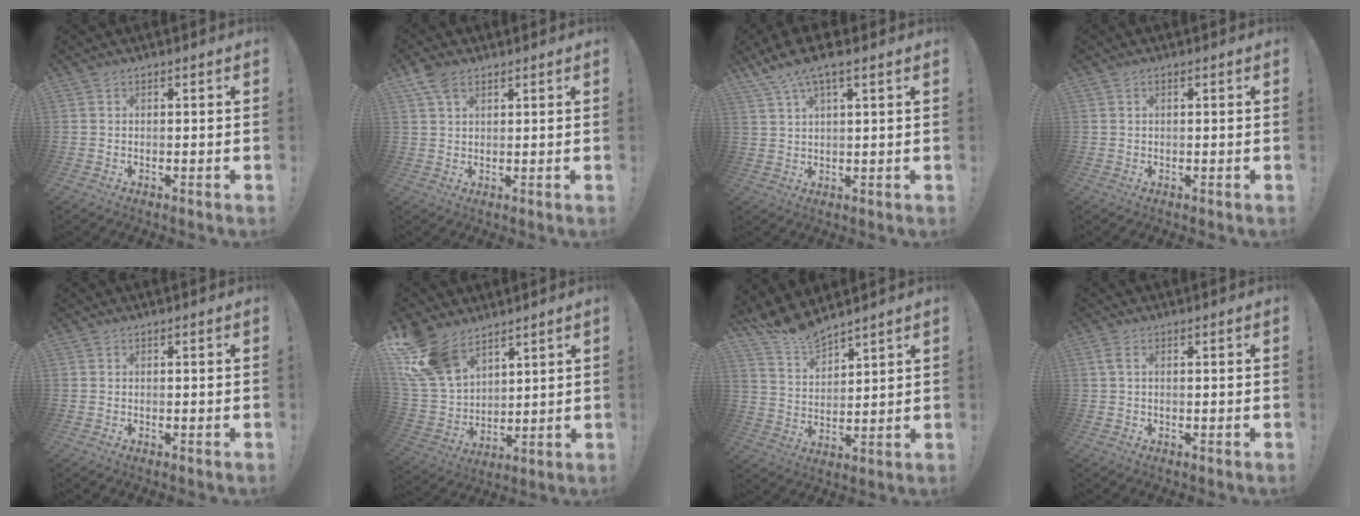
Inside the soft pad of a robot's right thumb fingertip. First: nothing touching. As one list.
[{"total": 5.5, "force": [3.5, 2.8, 3.2], "torque": [-0.053, -0.012, 0.064]}, {"total": 7.0, "force": [4.8, 1.1, 5.0], "torque": [-0.093, -0.020, 0.089]}, {"total": 0.6, "force": [0.1, 0.2, 0.5], "torque": [-0.017, 0.005, 0.004]}, {"total": 0.0}, {"total": 16.6, "force": [10.8, 9.9, 7.7], "torque": [-0.168, -0.066, 0.208]}, {"total": 8.9, "force": [8.7, 1.4, 1.6], "torque": [-0.053, -0.068, 0.167]}, {"total": 1.8, "force": [0.6, 0.5, 1.7], "torque": [-0.038, 0.004, 0.011]}]